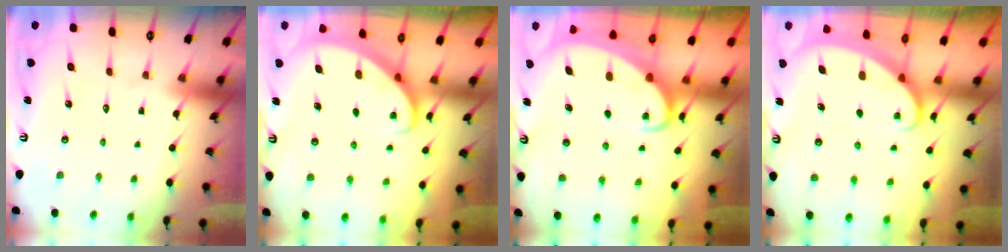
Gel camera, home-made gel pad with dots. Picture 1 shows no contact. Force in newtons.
{"total": 2.9, "press": 2.9, "slide": 0.2}
{"total": 3.5, "press": 3.5, "slide": 0.4}
{"total": 1.6, "press": 1.6, "slide": 0.1}